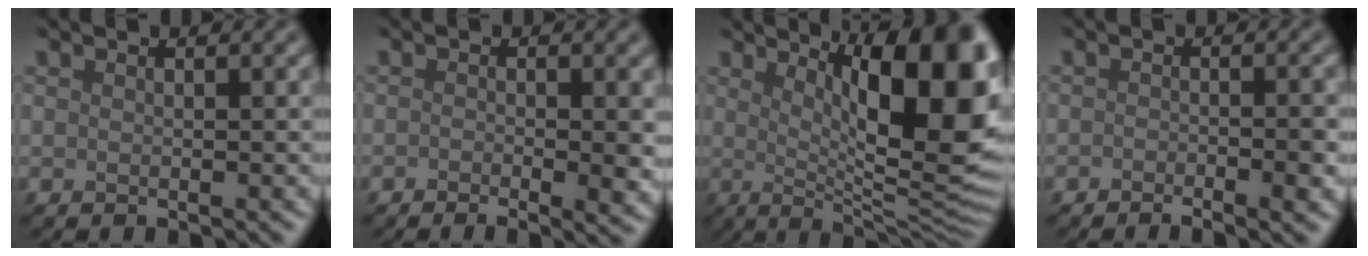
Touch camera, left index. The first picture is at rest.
{"total": 3.1, "force": [-0.9, 1.0, 2.8], "torque": [-0.041, -0.008, -0.015]}
{"total": 14.2, "force": [3.3, 4.0, 13.2], "torque": [-0.138, -0.002, 0.053]}
{"total": 2.9, "force": [-1.5, 0.7, 2.3], "torque": [-0.035, -0.001, -0.025]}